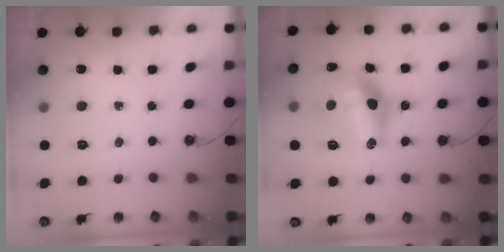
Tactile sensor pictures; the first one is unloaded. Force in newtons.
{"total": 16.3, "press": 16.2, "slide": 1.5}